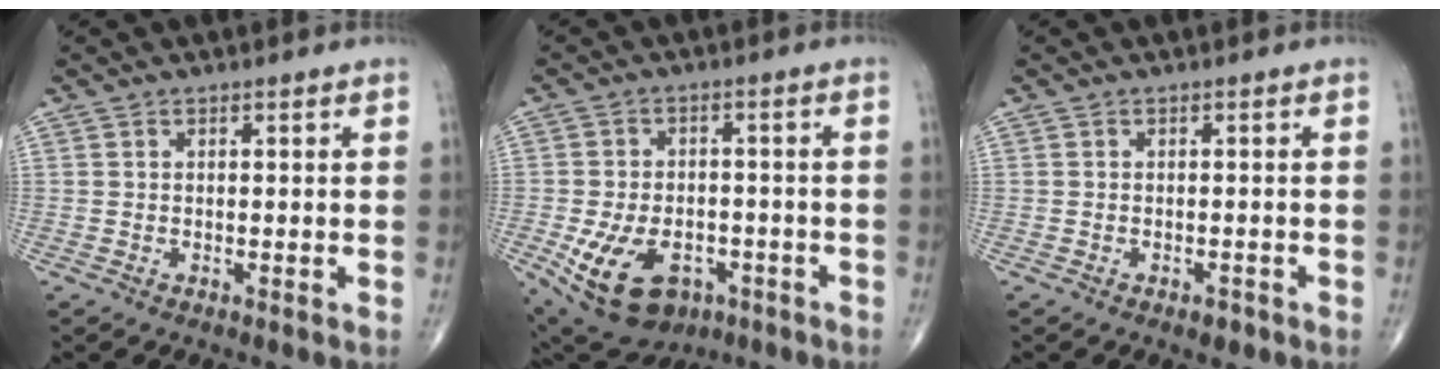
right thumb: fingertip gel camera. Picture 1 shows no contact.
{"total": 14.5, "force": [-5.6, 9.4, 9.5], "torque": [-0.164, 0.016, -0.074]}
{"total": 1.6, "force": [-1.0, 0.9, 0.9], "torque": [-0.011, 0.001, -0.012]}